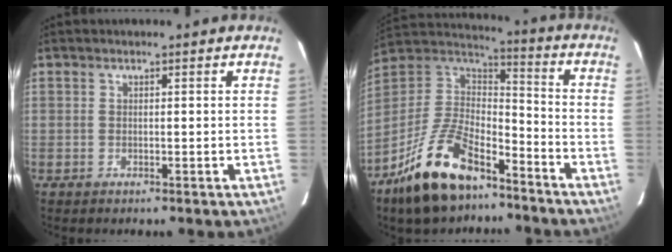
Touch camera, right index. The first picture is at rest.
{"total": 20.3, "force": [-13.4, 9.1, 12.2], "torque": [-0.263, -0.003, -0.238]}